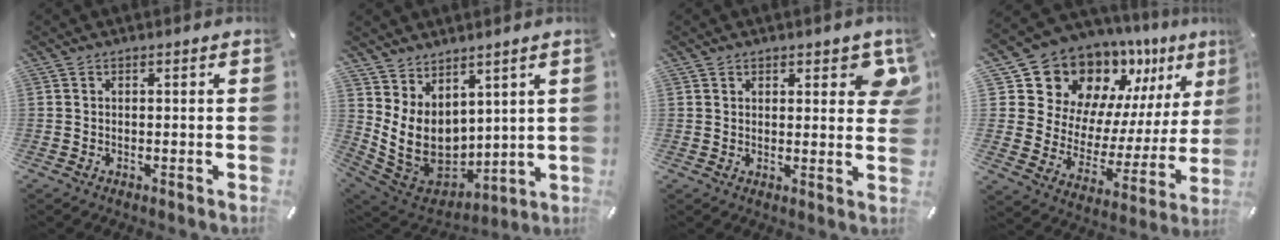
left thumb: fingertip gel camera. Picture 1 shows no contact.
{"total": 11.1, "force": [2.6, 9.2, 5.5], "torque": [-0.124, -0.043, 0.062]}
{"total": 5.3, "force": [2.8, 2.8, 3.5], "torque": [-0.025, -0.011, 0.042]}
{"total": 15.7, "force": [12.6, 9.0, 2.8], "torque": [-0.048, -0.130, 0.231]}